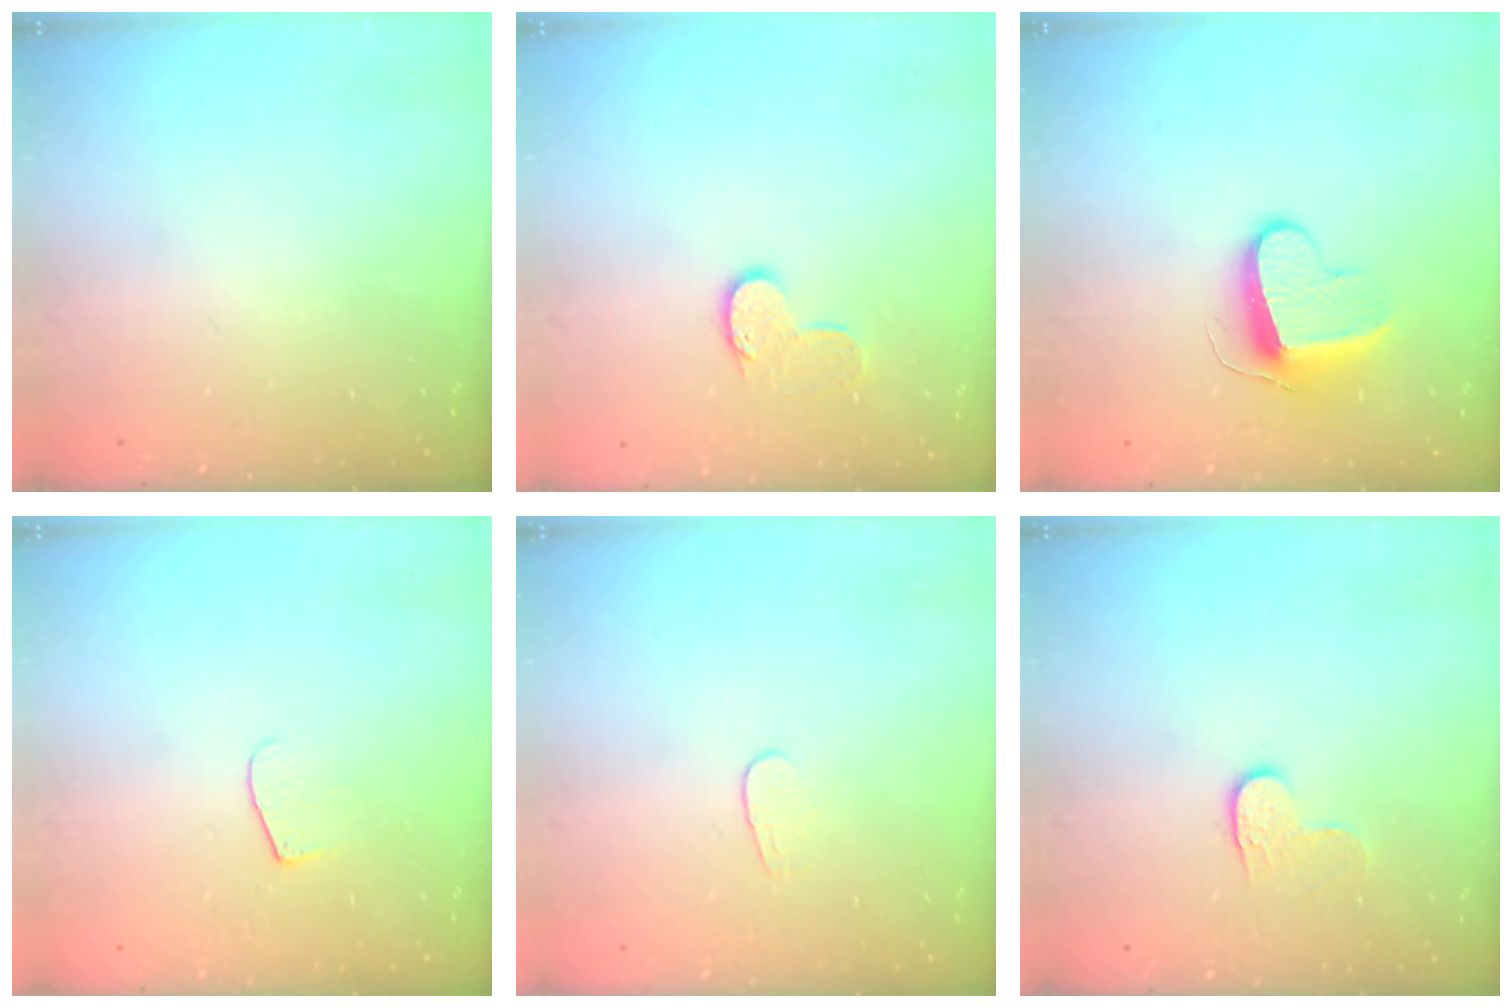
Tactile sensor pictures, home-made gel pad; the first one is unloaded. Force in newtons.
{"total": 6.8, "press": 6.8, "slide": 0.3}
{"total": 9.4, "press": 9.4, "slide": 0.5}
{"total": 6.2, "press": 6.2, "slide": 0.7}
{"total": 4.0, "press": 4.0, "slide": 0.3}
{"total": 4.0, "press": 4.0, "slide": 0.5}